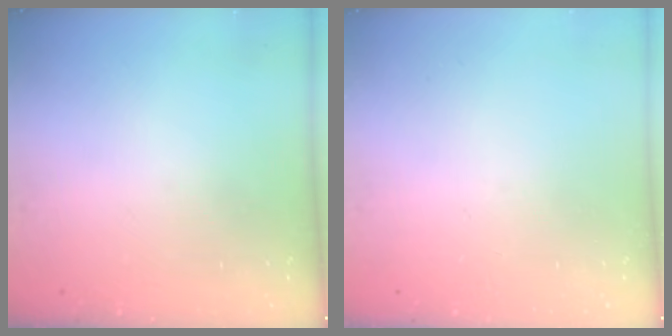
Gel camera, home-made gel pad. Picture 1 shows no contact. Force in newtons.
{"total": 0.0}